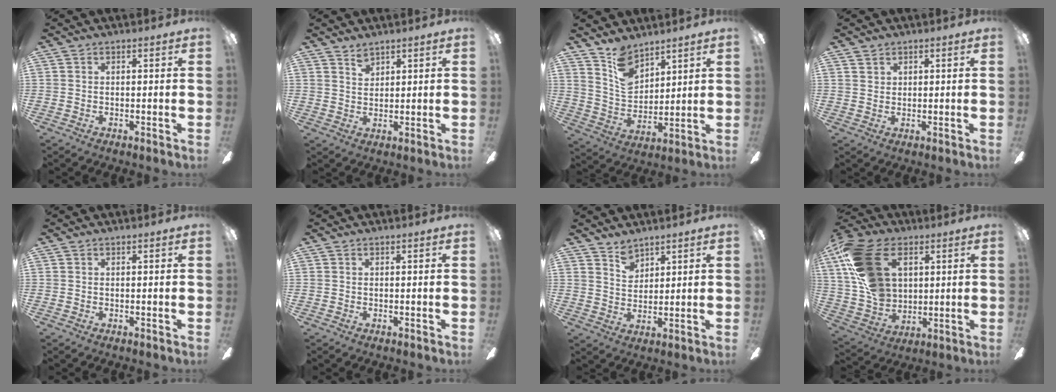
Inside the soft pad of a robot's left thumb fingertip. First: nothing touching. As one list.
[{"total": 2.8, "force": [2.5, 1.2, 0.7], "torque": [-0.010, -0.009, 0.045]}, {"total": 10.1, "force": [7.7, 5.5, 3.5], "torque": [-0.066, -0.046, 0.148]}, {"total": 1.6, "force": [1.2, 1.0, 0.2], "torque": [-0.004, 0.002, 0.024]}, {"total": 0.0}, {"total": 0.0}, {"total": 4.8, "force": [4.1, 2.4, 1.0], "torque": [-0.014, -0.018, 0.076]}, {"total": 21.1, "force": [7.8, 13.7, 14.0], "torque": [-0.299, -0.015, 0.145]}]